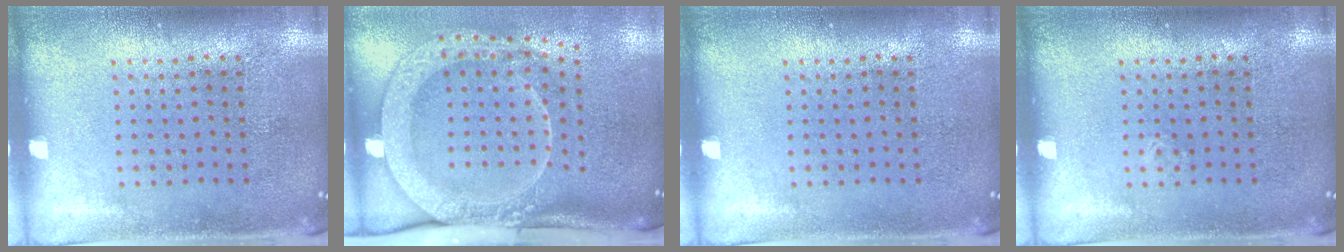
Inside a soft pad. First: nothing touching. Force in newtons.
{"total": 3.0, "press": 2.1, "slide": 2.1}
{"total": 0.0}
{"total": 0.0}